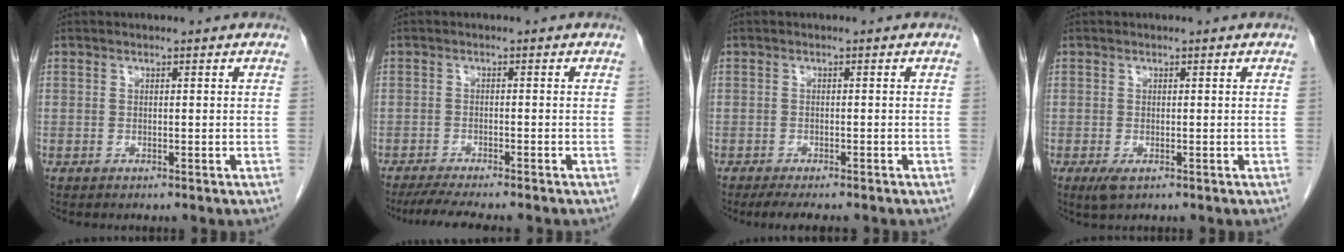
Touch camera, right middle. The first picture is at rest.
{"total": 7.6, "force": [-6.5, 0.5, 3.9], "torque": [-0.054, -0.014, -0.101]}
{"total": 5.8, "force": [-4.8, 1.3, 3.0], "torque": [-0.038, -0.009, -0.069]}
{"total": 1.8, "force": [-0.9, 0.6, 1.4], "torque": [-0.025, -0.005, -0.010]}